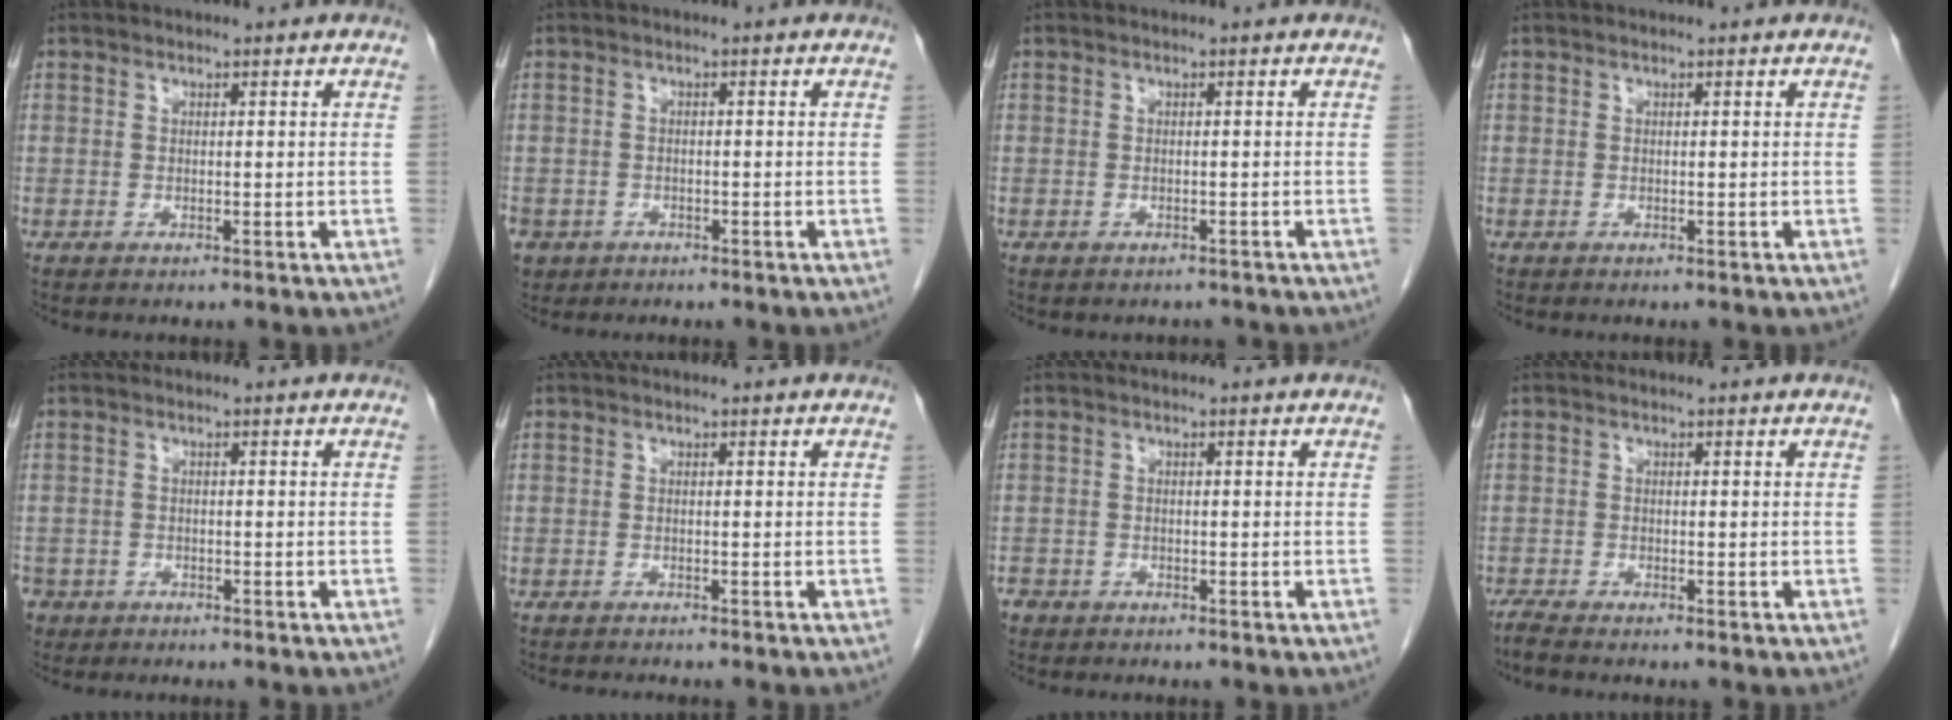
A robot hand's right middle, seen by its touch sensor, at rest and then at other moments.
{"total": 5.0, "force": [-2.9, 3.9, 1.2], "torque": [-0.033, 0.000, -0.045]}
{"total": 1.6, "force": [-1.4, 0.8, 0.0], "torque": [-0.002, 0.001, -0.019]}
{"total": 0.0}
{"total": 4.8, "force": [-3.1, 3.6, 0.7], "torque": [-0.025, 0.002, -0.055]}
{"total": 3.0, "force": [-2.7, 0.3, 1.1], "torque": [-0.016, -0.005, -0.037]}
{"total": 3.0, "force": [-2.3, 1.8, 0.4], "torque": [-0.013, 0.000, -0.045]}
{"total": 1.6, "force": [-1.5, -0.2, 0.4], "torque": [-0.021, -0.008, -0.033]}